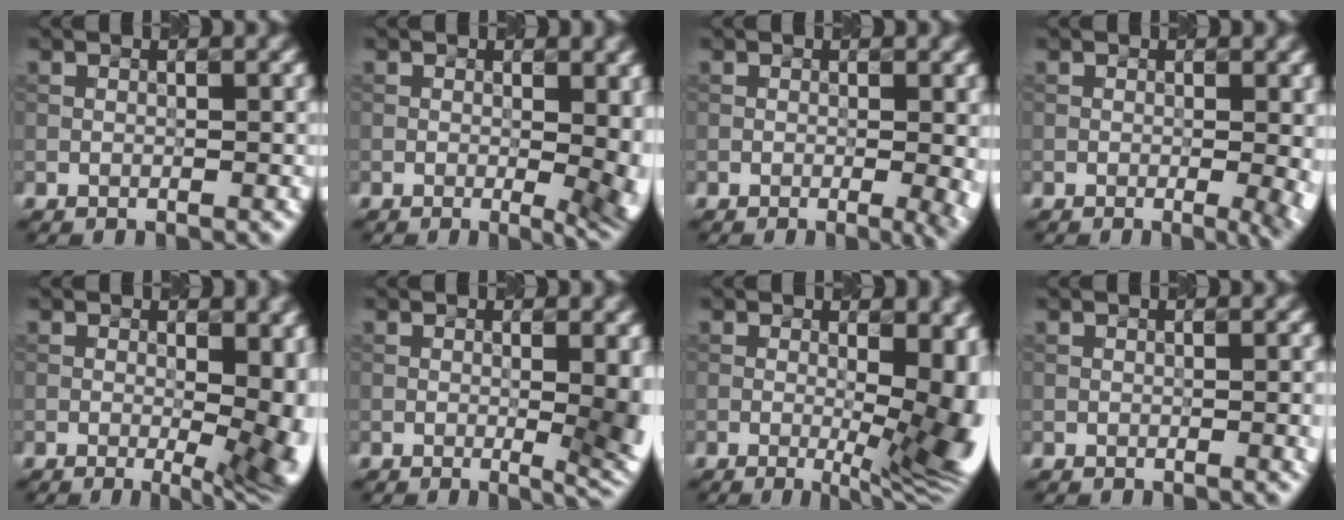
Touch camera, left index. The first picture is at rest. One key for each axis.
{"total": 9.2, "fx": -0.1, "fy": 4.5, "fz": 8.1, "tx": -0.055, "ty": 0.031, "tz": 0.008}
{"total": 5.2, "fx": -0.6, "fy": 2.3, "fz": 4.6, "tx": -0.031, "ty": 0.013, "tz": 0.003}
{"total": 5.9, "fx": -0.6, "fy": 2.7, "fz": 5.2, "tx": -0.032, "ty": 0.015, "tz": 0.003}
{"total": 13.0, "fx": -0.7, "fy": 5.9, "fz": 11.5, "tx": -0.094, "ty": 0.029, "tz": 0.006}
{"total": 6.8, "fx": -0.3, "fy": 2.5, "fz": 6.3, "tx": -0.051, "ty": 0.011, "tz": -0.002}
{"total": 15.3, "fx": -0.9, "fy": 6.5, "fz": 13.9, "tx": -0.121, "ty": 0.022, "tz": 0.011}
{"total": 2.3, "fx": -0.3, "fy": 0.9, "fz": 2.1, "tx": -0.008, "ty": 0.018, "tz": -0.002}